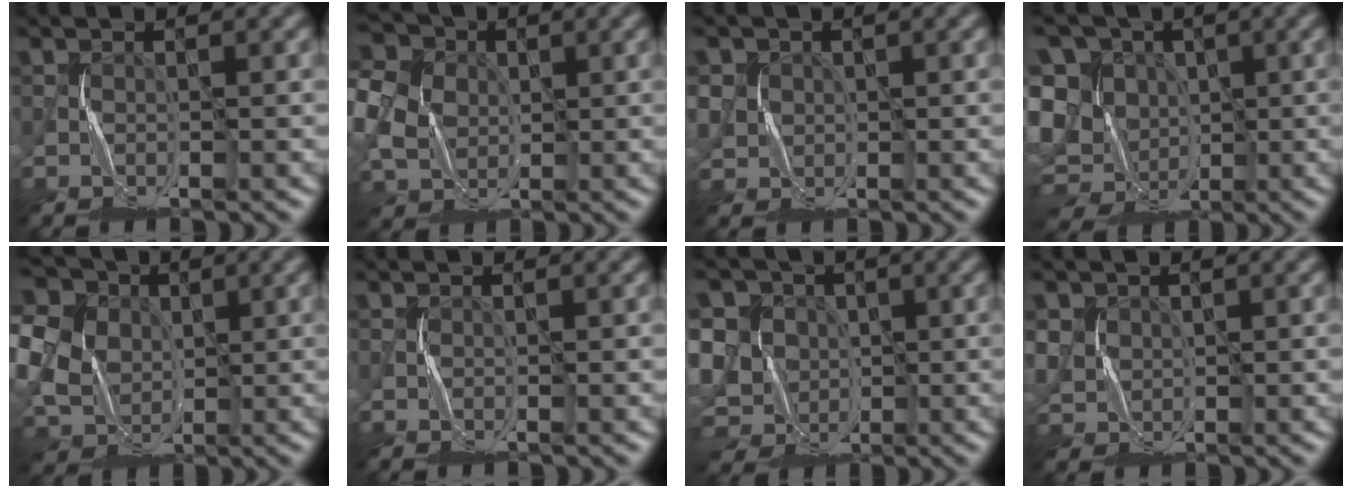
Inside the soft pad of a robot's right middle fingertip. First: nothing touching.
{"total": 8.5, "force": [1.1, 7.3, 4.4], "torque": [-0.117, 0.029, 0.001]}
{"total": 2.1, "force": [0.3, 2.1, 0.1], "torque": [-0.029, -0.002, 0.013]}
{"total": 14.6, "force": [-2.6, 12.5, 7.1], "torque": [-0.168, 0.000, -0.049]}
{"total": 14.4, "force": [3.1, 11.9, 7.6], "torque": [-0.186, 0.032, 0.029]}
{"total": 0.0}
{"total": 10.2, "force": [-0.3, 9.0, 4.9], "torque": [-0.118, 0.020, -0.031]}
{"total": 2.1, "force": [0.6, 2.0, 0.3], "torque": [-0.031, -0.002, 0.016]}